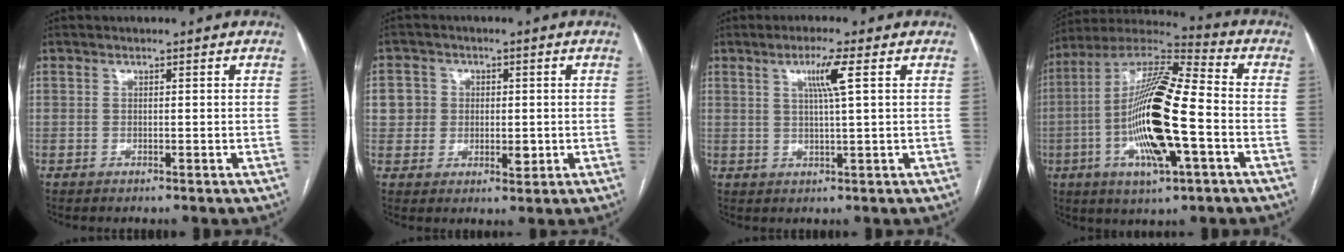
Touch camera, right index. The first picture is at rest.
{"total": 5.2, "force": [0.5, 4.9, 1.7], "torque": [-0.014, 0.008, 0.010]}
{"total": 4.8, "force": [2.0, 0.7, 4.3], "torque": [-0.078, 0.004, 0.035]}
{"total": 19.7, "force": [-3.9, 3.3, 19.1], "torque": [-0.378, -0.004, -0.070]}